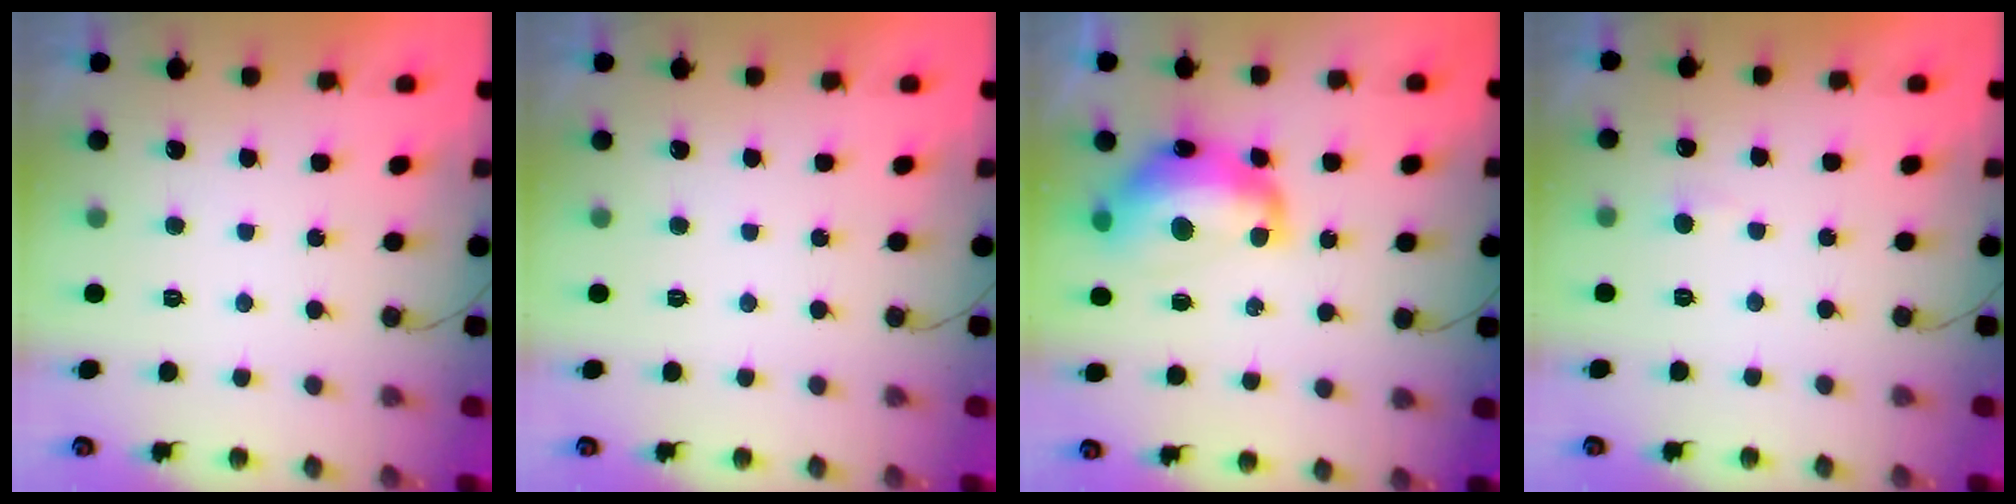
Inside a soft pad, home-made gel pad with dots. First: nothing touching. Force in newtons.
{"total": 0.0}
{"total": 14.6, "press": 14.5, "slide": 1.6}
{"total": 4.1, "press": 4.0, "slide": 0.5}